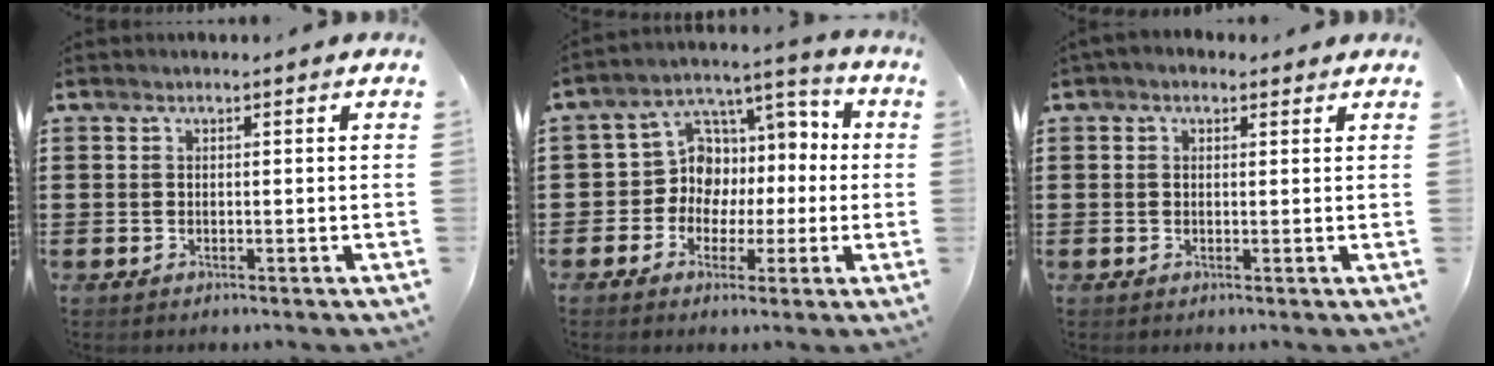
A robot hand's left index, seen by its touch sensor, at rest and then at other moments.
{"total": 8.0, "force": [-1.6, 7.7, 1.3], "torque": [-0.062, -0.002, -0.031]}
{"total": 1.3, "force": [0.5, 1.0, 0.7], "torque": [-0.015, 0.008, 0.009]}